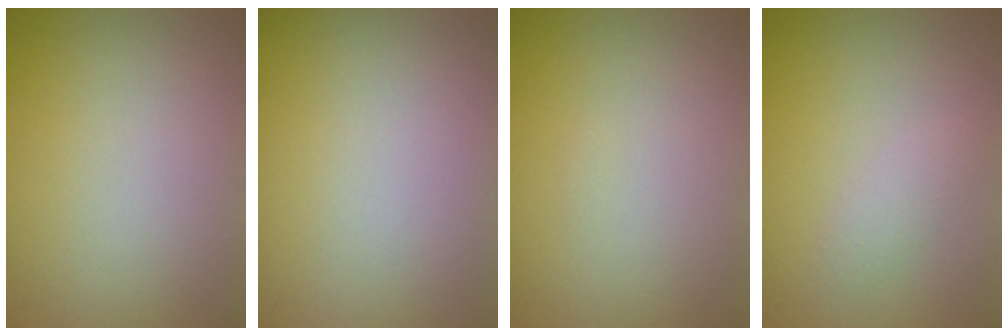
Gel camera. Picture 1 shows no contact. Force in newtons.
{"total": 0.0}
{"total": 0.0}
{"total": 1.3, "press": 1.3, "slide": 0.1}